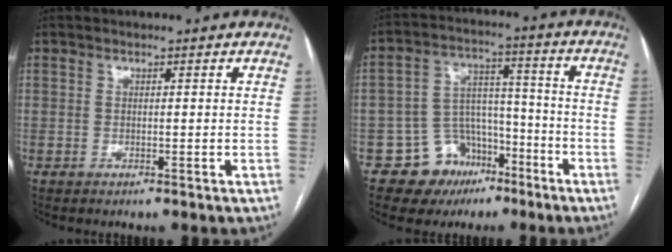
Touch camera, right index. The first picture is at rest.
{"total": 10.4, "force": [-5.9, 8.0, 2.9], "torque": [-0.038, 0.045, -0.085]}